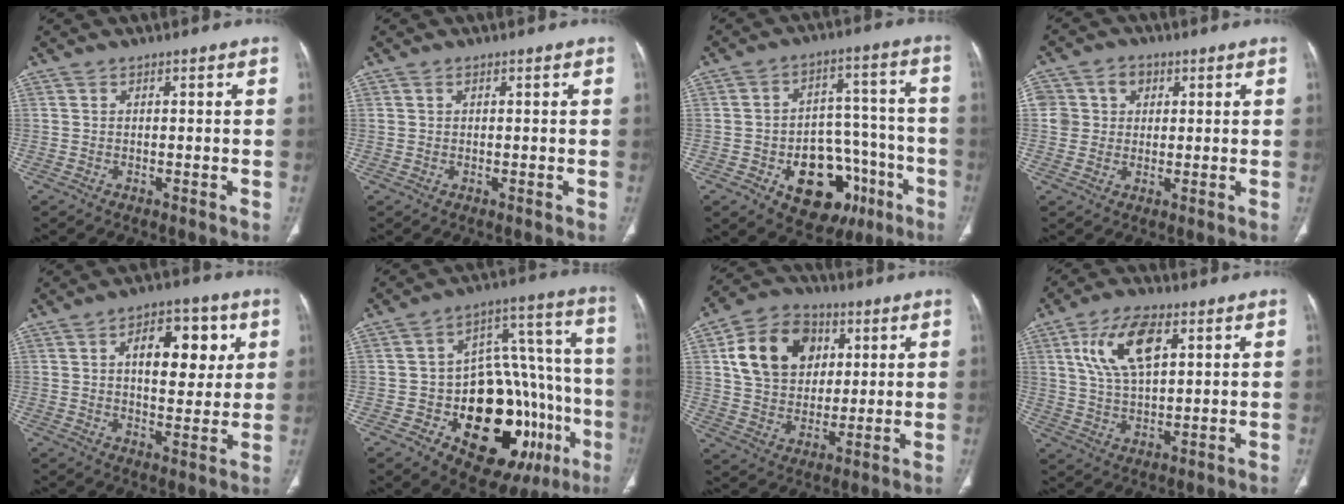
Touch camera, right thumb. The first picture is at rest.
{"total": 0.5, "force": [0.3, 0.3, 0.3], "torque": [-0.007, 0.003, 0.007]}
{"total": 17.9, "force": [-7.6, 11.6, 11.3], "torque": [-0.111, 0.059, -0.095]}
{"total": 6.6, "force": [1.8, 6.1, 1.9], "torque": [-0.006, 0.008, 0.032]}
{"total": 13.0, "force": [3.8, 6.9, 10.3], "torque": [-0.105, -0.005, 0.055]}
{"total": 28.7, "force": [-9.9, 15.5, 22.0], "torque": [-0.232, 0.067, -0.119]}
{"total": 16.2, "force": [5.0, 12.2, 9.4], "torque": [-0.137, -0.001, 0.086]}
{"total": 12.1, "force": [4.6, 5.8, 9.6], "torque": [-0.177, -0.006, 0.088]}